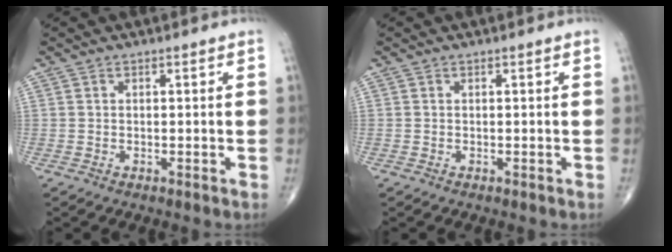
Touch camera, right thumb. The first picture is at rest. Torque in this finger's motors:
{"motor_torque": [0.24, 0.11, 0.06, 0.14, 0.03]}